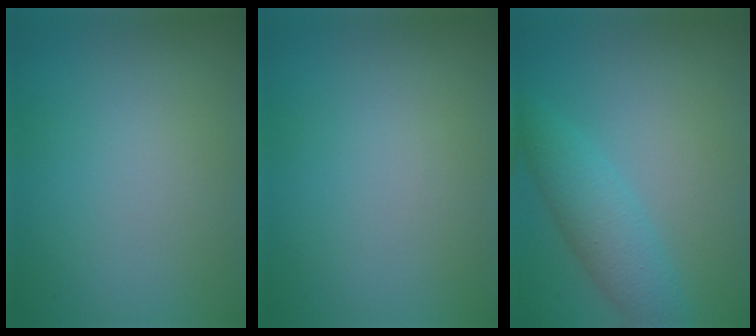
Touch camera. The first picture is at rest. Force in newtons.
{"total": 0.0}
{"total": 4.0, "press": 4.0, "slide": 0.2}